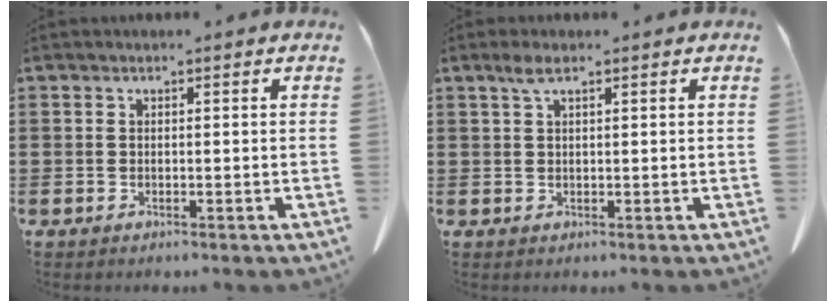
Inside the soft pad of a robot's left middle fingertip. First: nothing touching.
{"total": 2.3, "force": [1.2, 0.6, 1.9], "torque": [-0.042, 0.004, 0.021]}